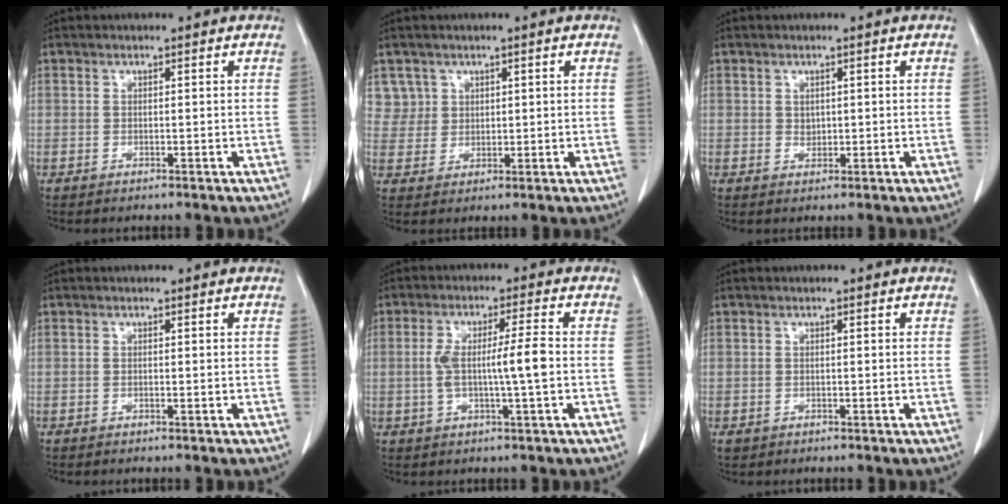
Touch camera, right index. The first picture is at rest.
{"total": 3.9, "force": [2.1, 3.3, -0.5], "torque": [0.025, 0.005, 0.039]}
{"total": 1.2, "force": [0.2, 1.0, 0.6], "torque": [-0.008, -0.001, 0.007]}
{"total": 0.0}
{"total": 6.8, "force": [-0.5, 0.2, 6.8], "torque": [-0.130, 0.008, -0.007]}
{"total": 0.8, "force": [-0.3, 0.8, 0.1], "torque": [-0.003, 0.005, -0.002]}